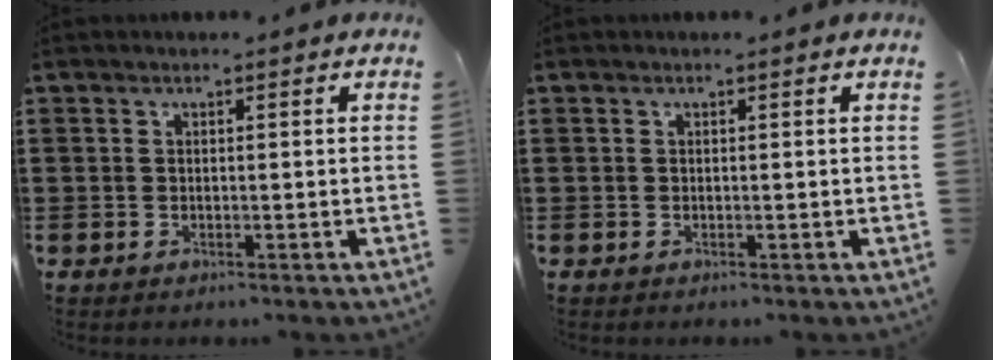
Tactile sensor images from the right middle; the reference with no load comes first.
{"total": 0.0}